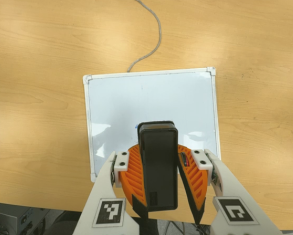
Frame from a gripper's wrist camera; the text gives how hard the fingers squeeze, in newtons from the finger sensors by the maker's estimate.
{"total": 7.7, "left": 8.3, "right": 7.2}